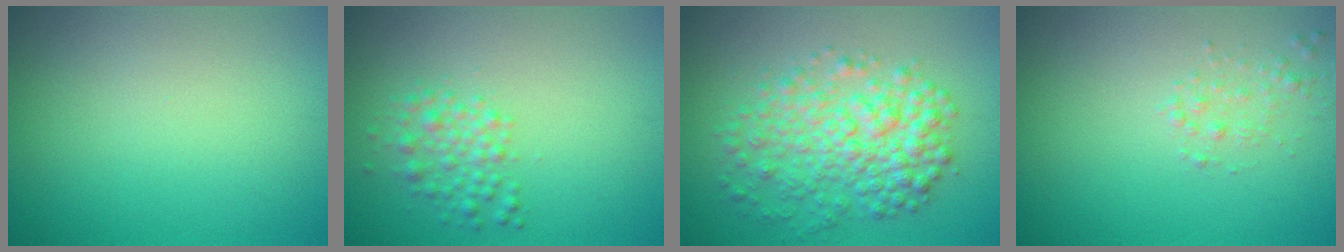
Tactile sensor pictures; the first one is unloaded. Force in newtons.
{"total": 2.3, "press": 2.3, "slide": 0.1}
{"total": 5.8, "press": 5.8, "slide": 0.1}
{"total": 1.2, "press": 1.2, "slide": 0.1}